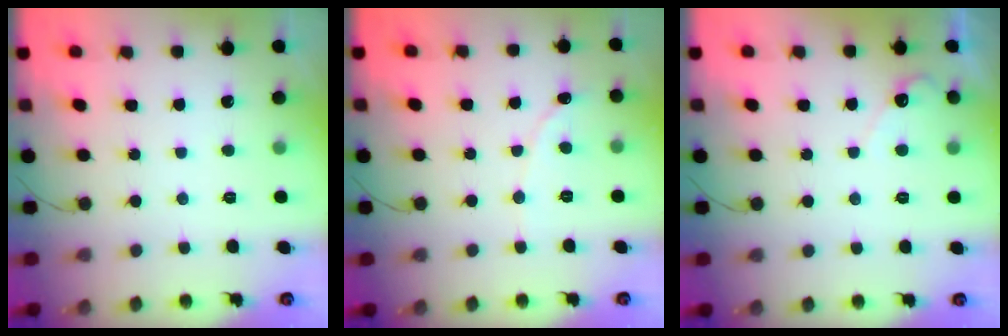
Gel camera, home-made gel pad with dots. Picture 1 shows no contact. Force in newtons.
{"total": 1.0, "press": 1.0, "slide": 0.1}
{"total": 4.1, "press": 4.1, "slide": 0.3}